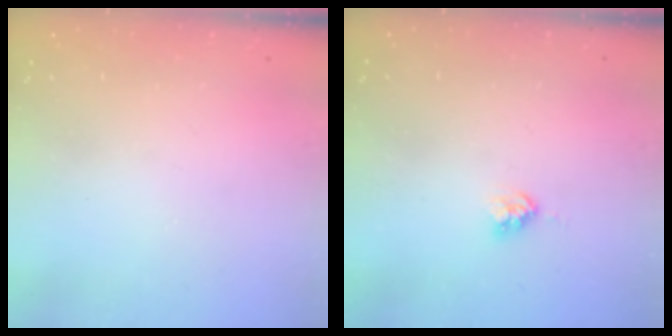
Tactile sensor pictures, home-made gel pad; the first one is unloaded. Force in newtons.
{"total": 3.9, "press": 3.9, "slide": 0.4}